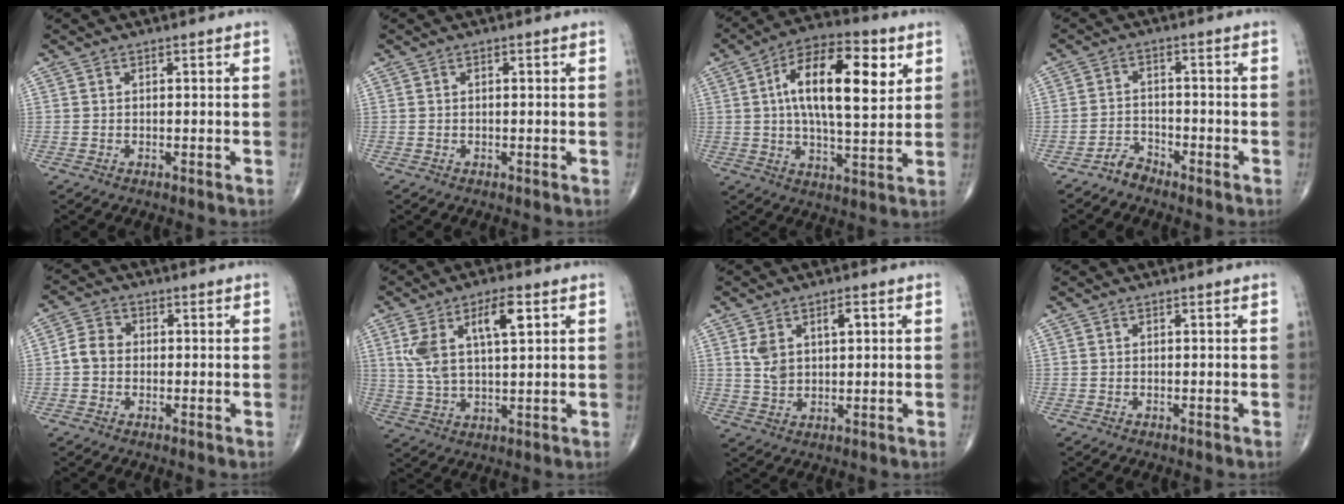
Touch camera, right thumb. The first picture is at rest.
{"total": 0.7, "force": [0.2, 0.2, 0.6], "torque": [-0.015, 0.004, 0.004]}
{"total": 18.3, "force": [4.9, 7.5, 16.0], "torque": [-0.247, -0.002, 0.073]}
{"total": 2.7, "force": [-2.6, 0.9, 0.1], "torque": [0.006, 0.010, -0.051]}
{"total": 4.3, "force": [-0.4, 3.6, 2.3], "torque": [-0.035, 0.014, -0.015]}
{"total": 10.9, "force": [4.0, 4.3, 9.2], "torque": [-0.177, 0.001, 0.080]}
{"total": 6.3, "force": [2.1, 3.7, 4.7], "torque": [-0.074, -0.001, 0.044]}
{"total": 0.0}